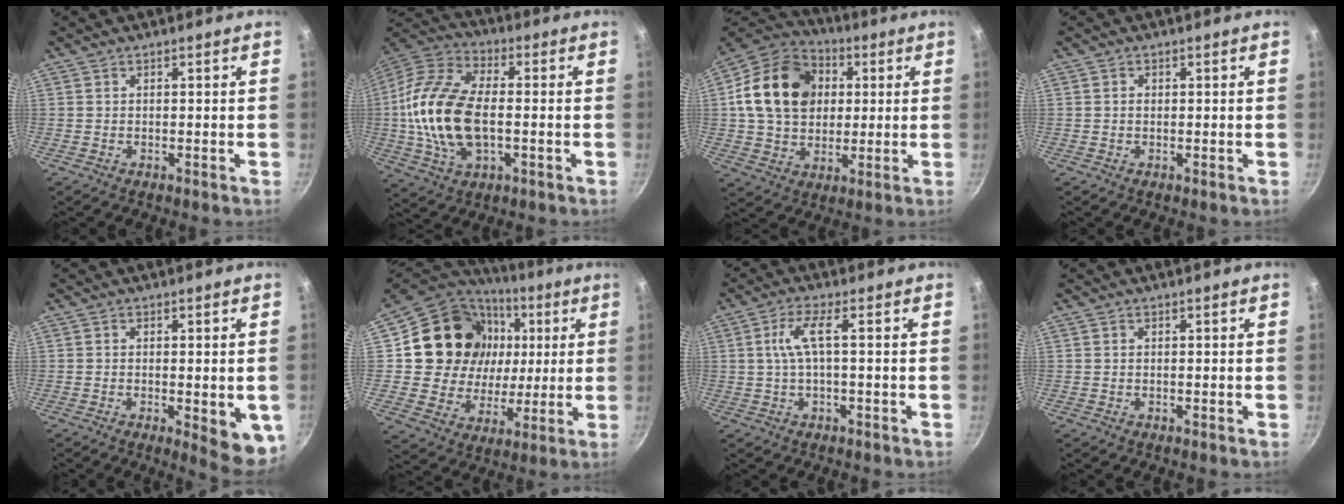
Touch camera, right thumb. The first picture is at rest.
{"total": 19.6, "force": [-1.2, 11.1, 16.2], "torque": [-0.317, 0.027, -0.032]}
{"total": 19.5, "force": [3.6, 15.0, 11.8], "torque": [-0.179, 0.017, 0.054]}
{"total": 0.8, "force": [0.1, 0.7, 0.4], "torque": [-0.006, 0.004, 0.001]}
{"total": 8.1, "force": [-1.7, 2.5, 7.5], "torque": [-0.075, -0.004, -0.015]}
{"total": 22.1, "force": [4.7, 19.2, 10.0], "torque": [-0.168, 0.008, 0.088]}
{"total": 4.9, "force": [0.1, 0.8, 4.9], "torque": [-0.108, 0.011, 0.007]}
{"total": 0.0}